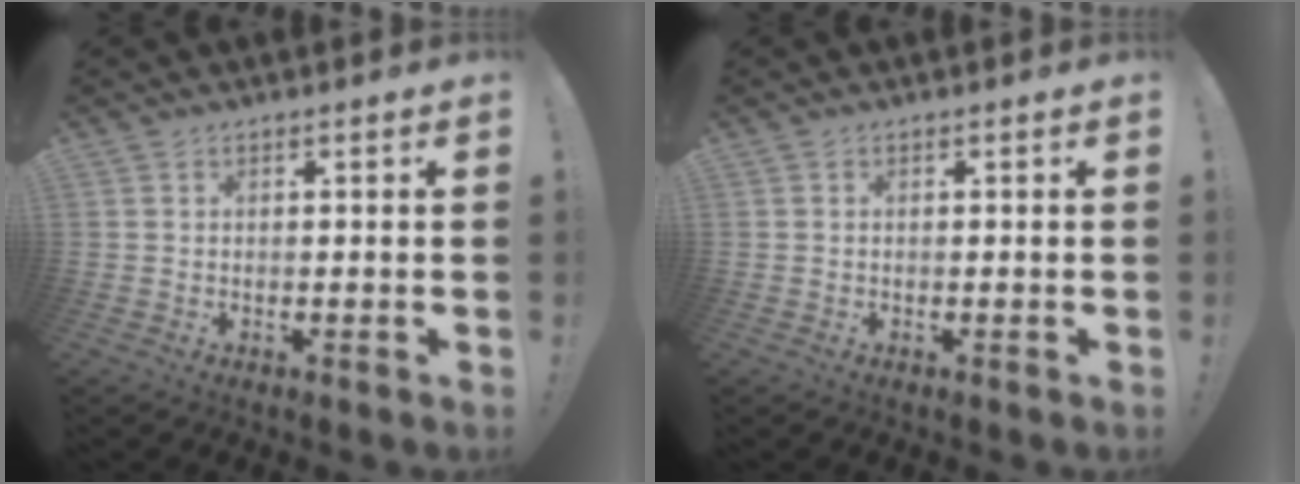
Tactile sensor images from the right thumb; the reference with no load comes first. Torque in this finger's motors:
{"motor_torque": [-0.12, -0.04, -0.04, 0.07, 0.00]}